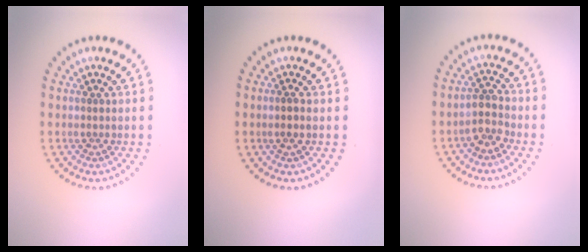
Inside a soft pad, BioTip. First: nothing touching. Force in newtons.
{"total": 0.7, "press": 0.5, "slide": 0.4}
{"total": 1.8, "press": 1.7, "slide": 0.6}